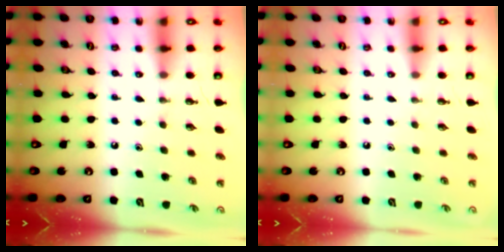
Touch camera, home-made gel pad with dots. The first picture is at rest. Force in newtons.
{"total": 0.0}